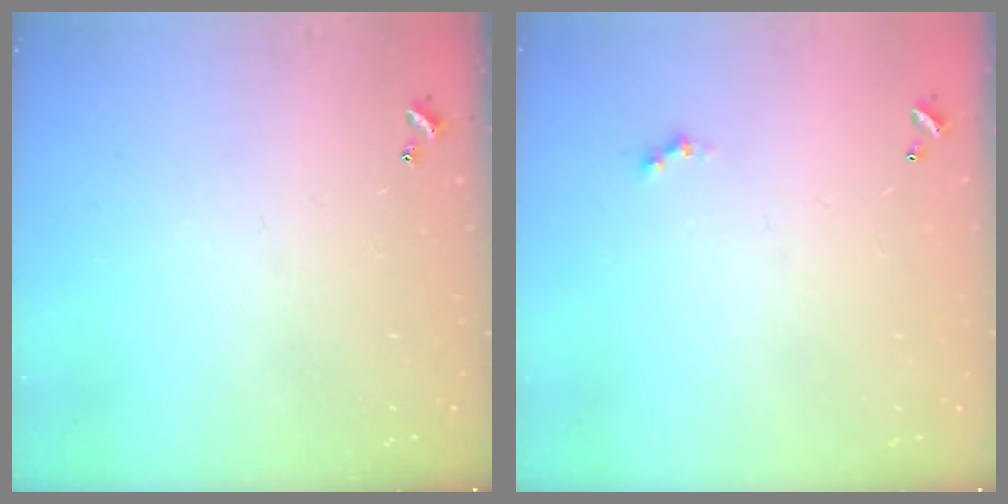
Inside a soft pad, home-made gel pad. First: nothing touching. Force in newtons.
{"total": 0.0}